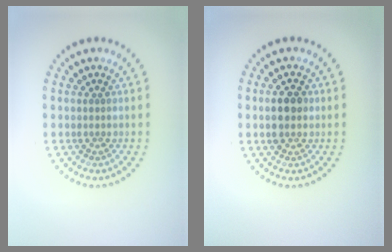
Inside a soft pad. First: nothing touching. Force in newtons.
{"total": 2.9, "press": 2.9, "slide": 0.3}